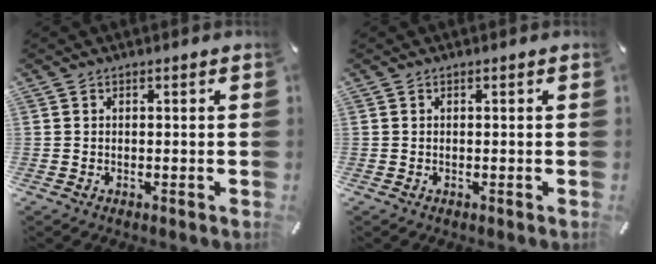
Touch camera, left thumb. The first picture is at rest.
{"total": 0.0}